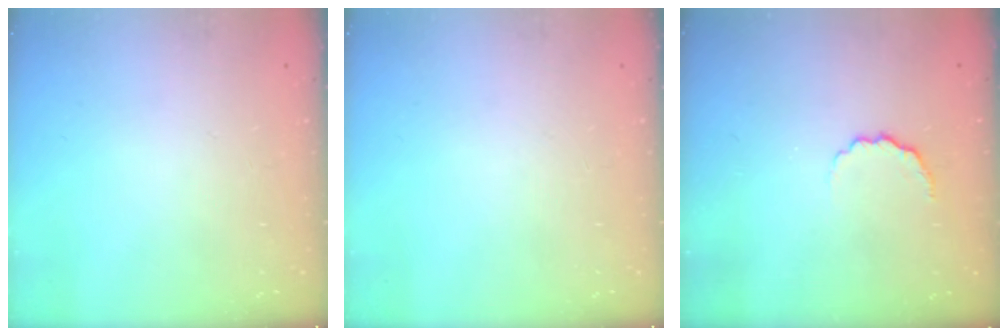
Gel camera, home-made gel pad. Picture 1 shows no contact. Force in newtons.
{"total": 0.0}
{"total": 3.6, "press": 3.5, "slide": 0.9}